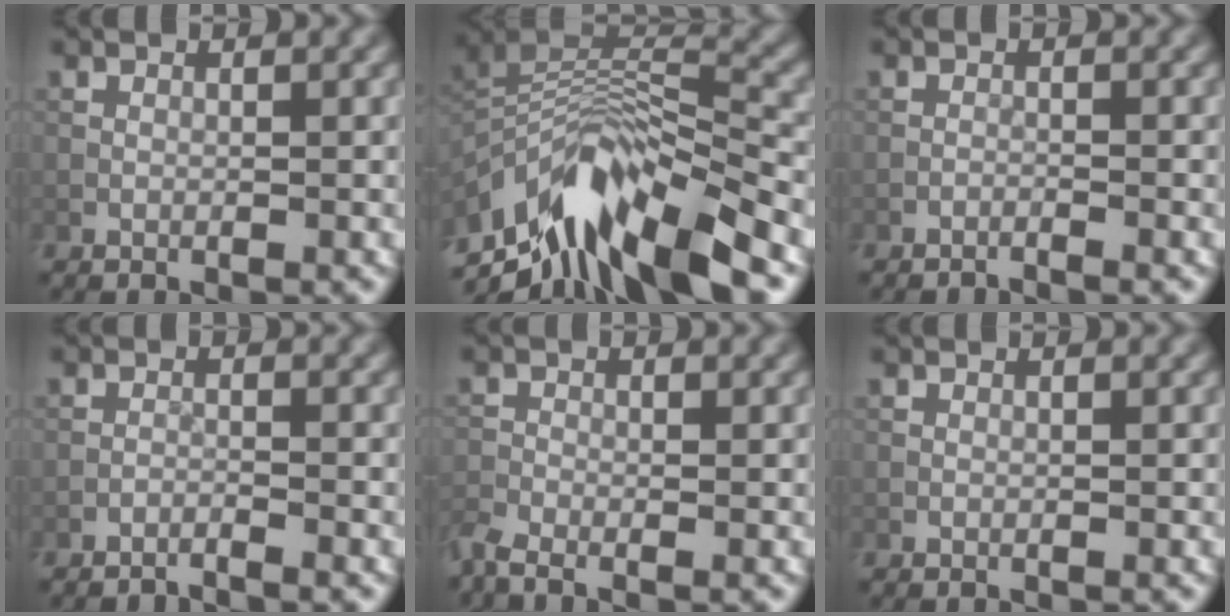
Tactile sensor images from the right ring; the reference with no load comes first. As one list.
[{"total": 11.4, "force": [-7.2, 4.0, 7.9], "torque": [-0.154, 0.016, -0.129]}, {"total": 1.0, "force": [-0.9, -0.1, 0.4], "torque": [-0.011, 0.004, -0.021]}, {"total": 1.3, "force": [-1.2, -0.1, 0.4], "torque": [-0.012, 0.003, -0.028]}, {"total": 2.5, "force": [-2.1, 0.6, 1.2], "torque": [-0.034, -0.013, -0.057]}, {"total": 0.0}]